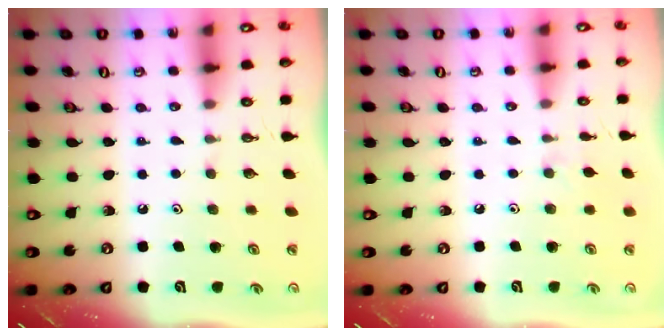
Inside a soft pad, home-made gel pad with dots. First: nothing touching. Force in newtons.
{"total": 5.4, "press": 5.4, "slide": 0.7}